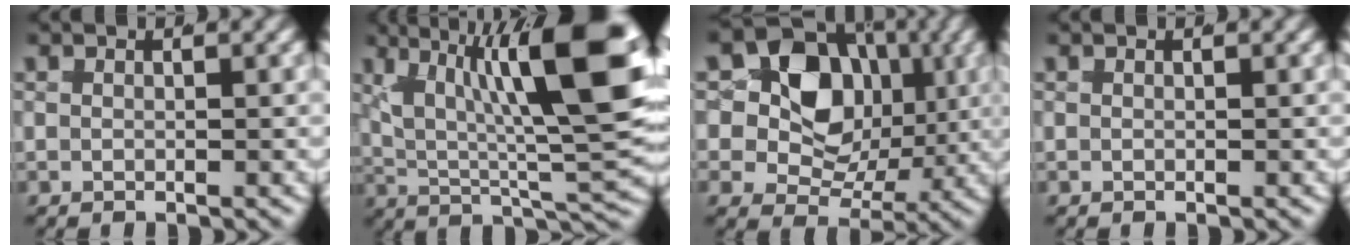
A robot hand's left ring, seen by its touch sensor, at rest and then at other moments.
{"total": 14.1, "force": [3.2, 6.3, 12.3], "torque": [-0.170, -0.001, 0.042]}
{"total": 14.6, "force": [0.4, 12.2, 8.0], "torque": [-0.174, -0.040, 0.005]}
{"total": 0.0}